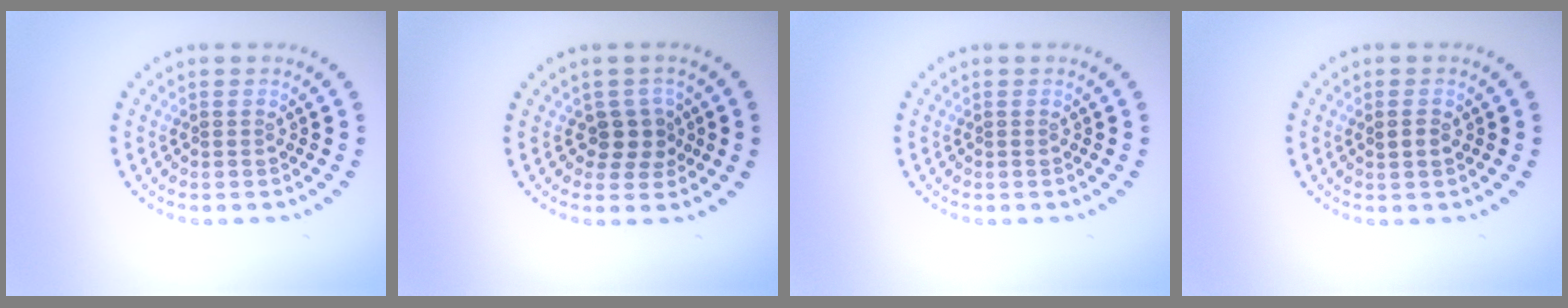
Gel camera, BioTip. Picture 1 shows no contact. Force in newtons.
{"total": 2.5, "press": 2.0, "slide": 1.5}
{"total": 0.0}
{"total": 1.2, "press": 1.1, "slide": 0.5}